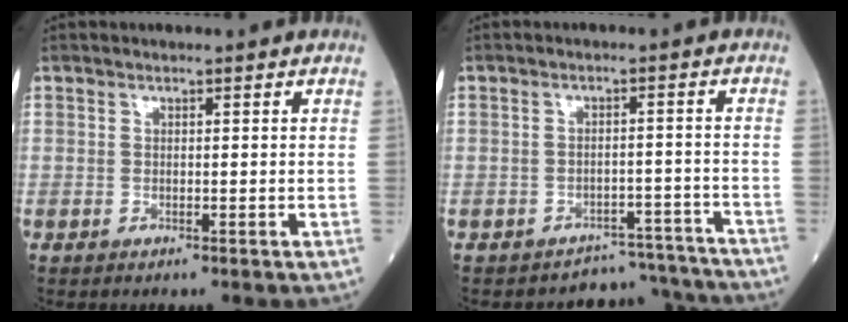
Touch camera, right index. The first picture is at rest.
{"total": 6.8, "force": [-6.4, 1.3, -1.9], "torque": [0.036, 0.038, -0.080]}